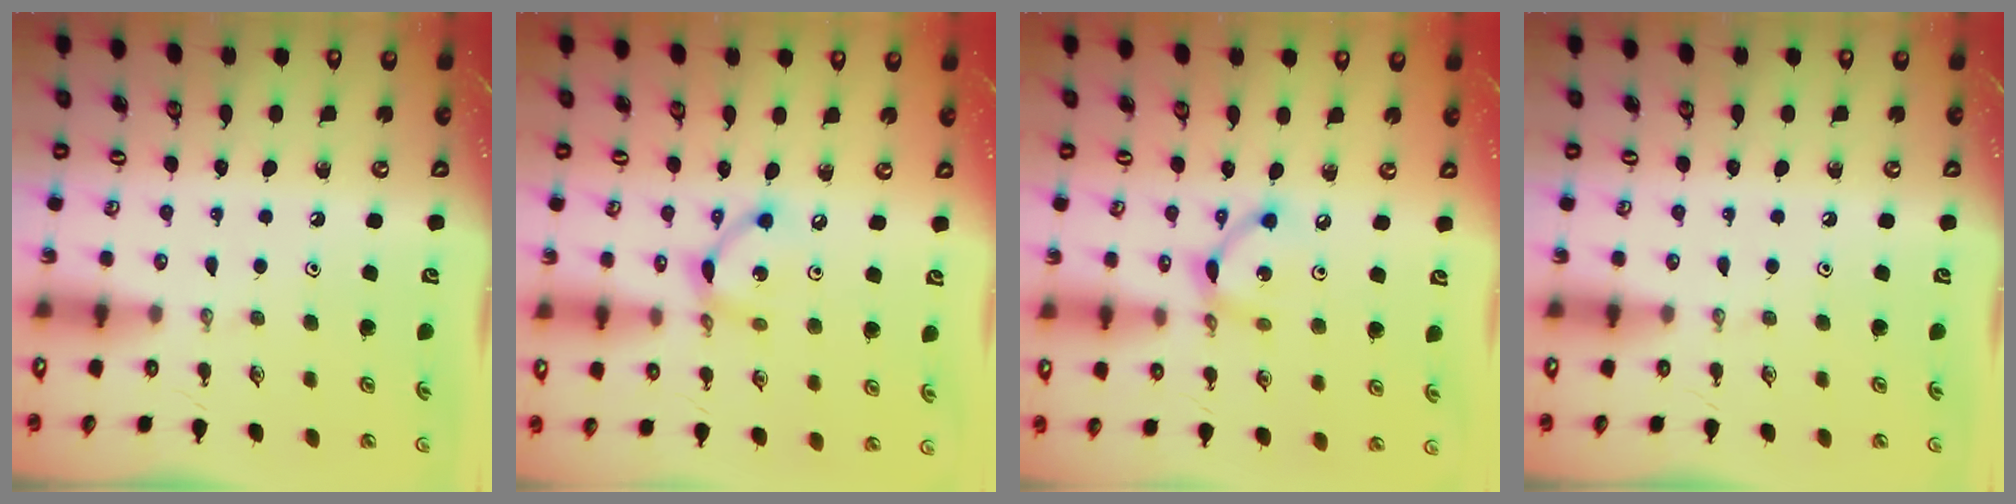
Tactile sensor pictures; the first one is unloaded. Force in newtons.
{"total": 7.7, "press": 7.7, "slide": 0.4}
{"total": 7.7, "press": 7.7, "slide": 0.4}
{"total": 0.0}